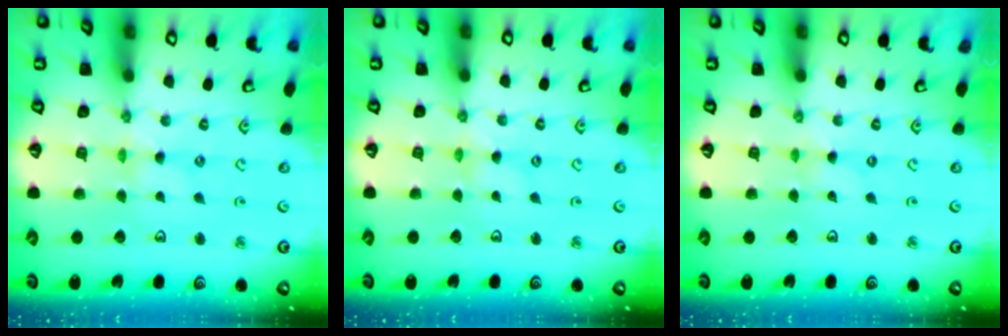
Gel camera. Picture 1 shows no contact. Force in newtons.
{"total": 1.1, "press": 1.1, "slide": 0.1}
{"total": 0.0}